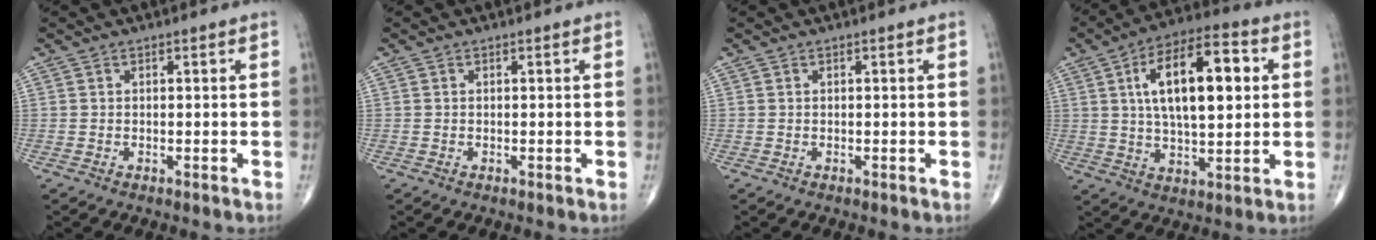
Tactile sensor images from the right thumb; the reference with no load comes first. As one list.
[{"total": 0.0}, {"total": 0.0}, {"total": 17.7, "force": [3.8, 7.8, 15.4], "torque": [-0.237, 0.010, 0.058]}]